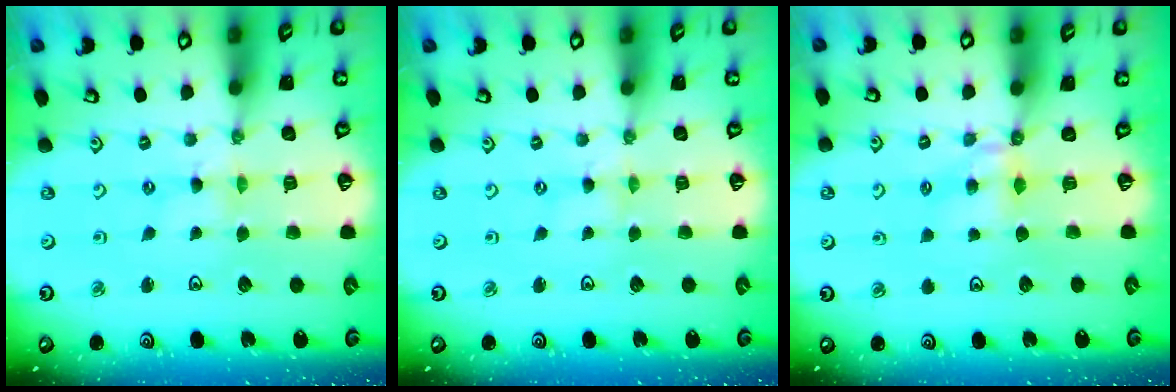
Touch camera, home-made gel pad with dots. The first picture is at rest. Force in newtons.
{"total": 0.0}
{"total": 5.2, "press": 5.1, "slide": 1.0}